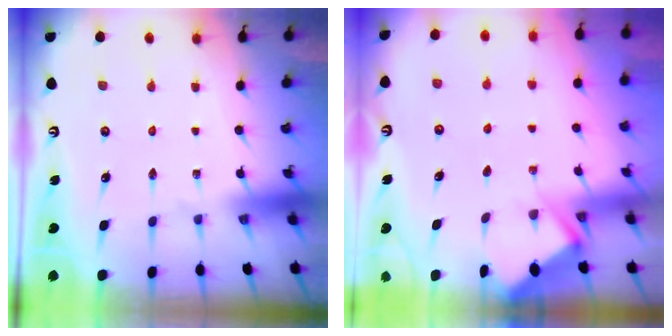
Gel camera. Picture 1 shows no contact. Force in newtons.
{"total": 4.0, "press": 4.0, "slide": 0.3}